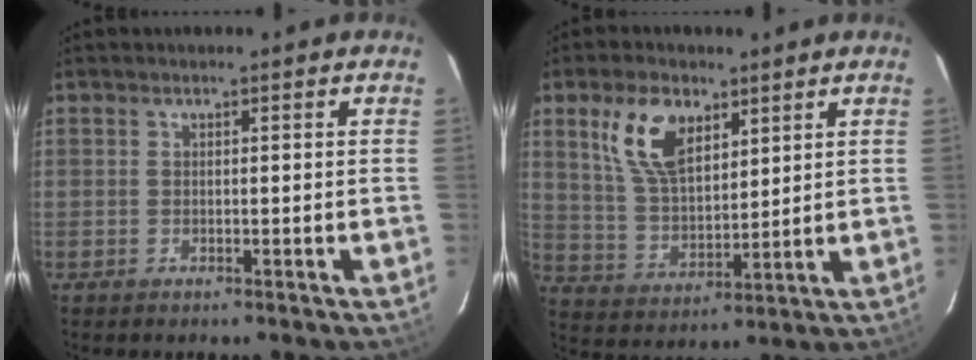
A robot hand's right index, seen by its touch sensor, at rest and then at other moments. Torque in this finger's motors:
{"motor_torque": [0.74, 0.52, 0.29, 0.14]}